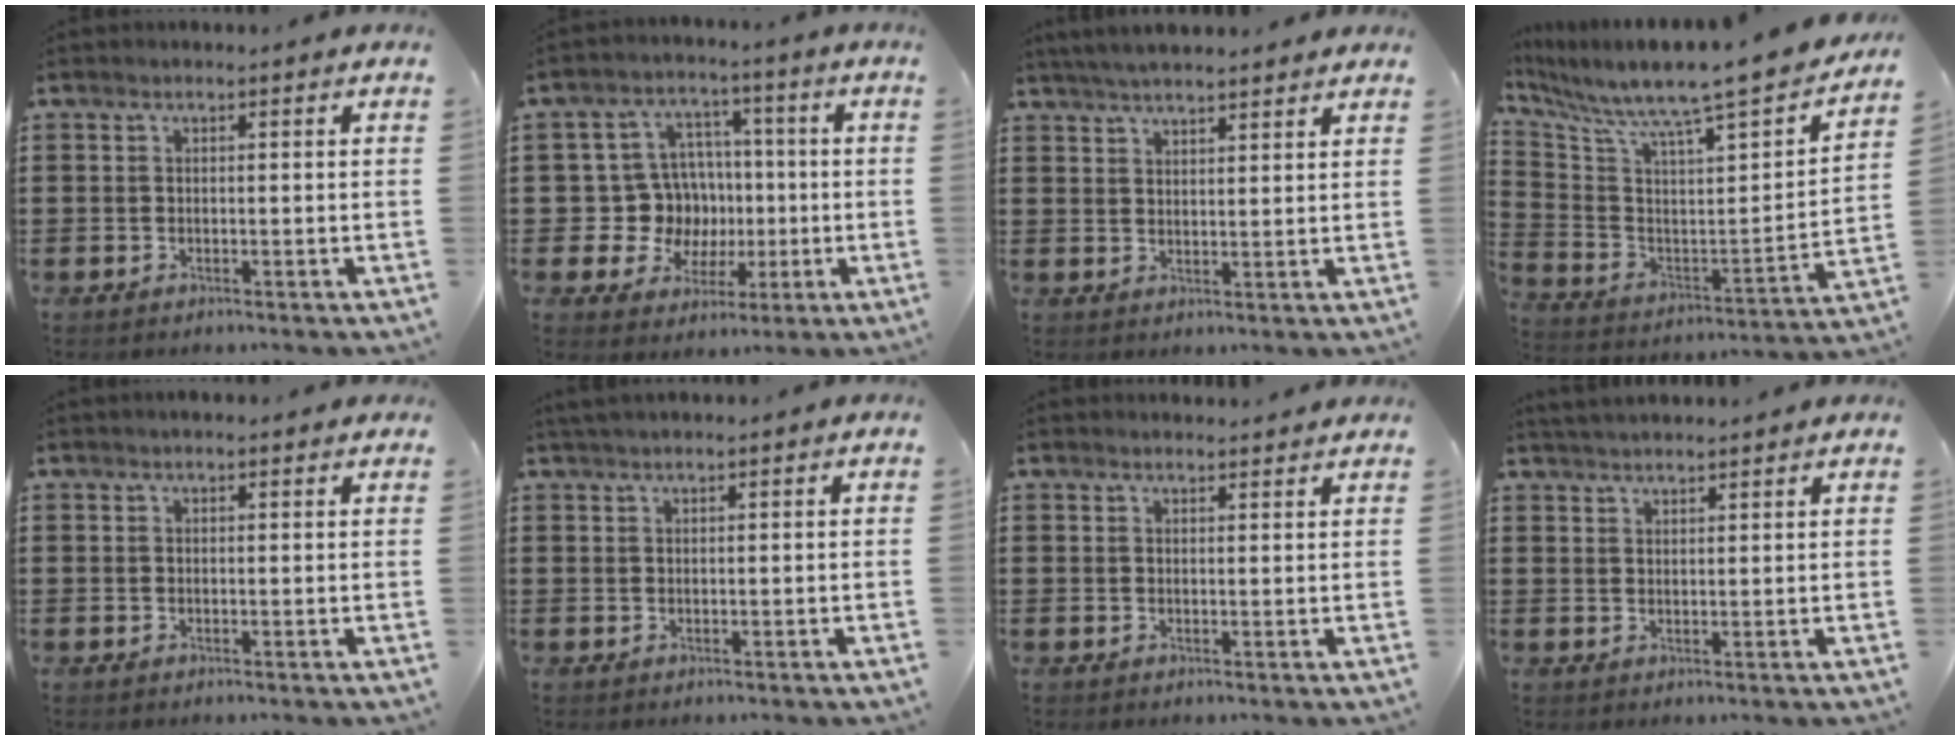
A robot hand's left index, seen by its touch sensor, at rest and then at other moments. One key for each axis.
{"total": 10.0, "fx": 0.3, "fy": 9.7, "fz": 2.6, "tx": -0.089, "ty": 0.002, "tz": 0.017}
{"total": 4.0, "fx": 3.8, "fy": 0.0, "fz": 1.1, "tx": -0.033, "ty": -0.006, "tz": 0.070}
{"total": 8.6, "fx": 7.7, "fy": -0.3, "fz": 3.9, "tx": -0.104, "ty": -0.078, "tz": 0.115}
{"total": 0.9, "fx": 0.7, "fy": 0.3, "fz": 0.4, "tx": -0.009, "ty": 0.002, "tz": 0.014}
{"total": 1.2, "fx": 1.1, "fy": 0.1, "fz": 0.5, "tx": -0.012, "ty": 0.001, "tz": 0.020}
{"total": 1.6, "fx": 1.6, "fy": 0.1, "fz": 0.1, "tx": -0.007, "ty": 0.001, "tz": 0.032}
{"total": 2.5, "fx": 2.4, "fy": -0.1, "fz": 0.2, "tx": -0.009, "ty": 0.000, "tz": 0.048}